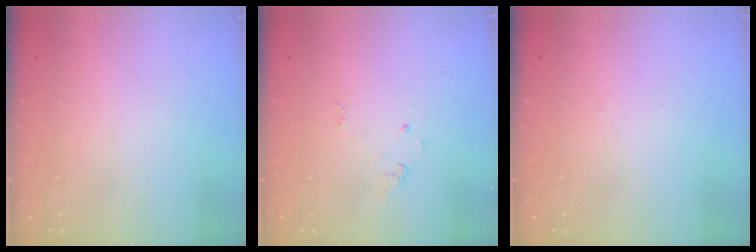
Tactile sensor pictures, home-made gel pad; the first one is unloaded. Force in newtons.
{"total": 2.6, "press": 2.6, "slide": 0.4}
{"total": 2.7, "press": 2.7, "slide": 0.3}